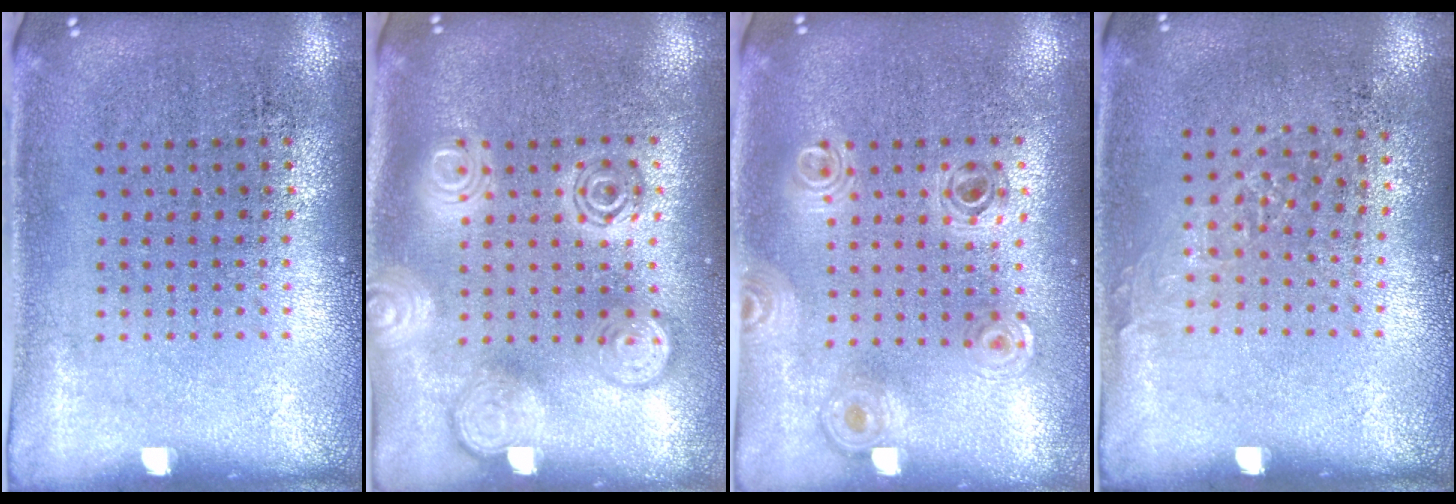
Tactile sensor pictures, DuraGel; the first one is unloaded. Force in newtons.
{"total": 3.0, "press": 3.0, "slide": 0.4}
{"total": 0.8, "press": 0.8, "slide": 0.1}
{"total": 0.9, "press": 0.8, "slide": 0.4}